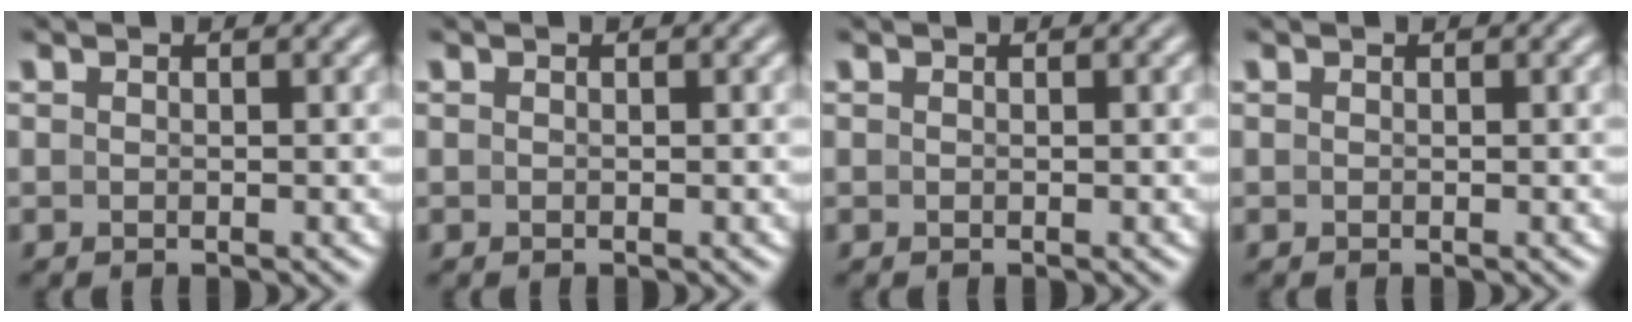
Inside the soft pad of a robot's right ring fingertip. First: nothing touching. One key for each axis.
{"total": 0.0}
{"total": 0.0}
{"total": 0.0}